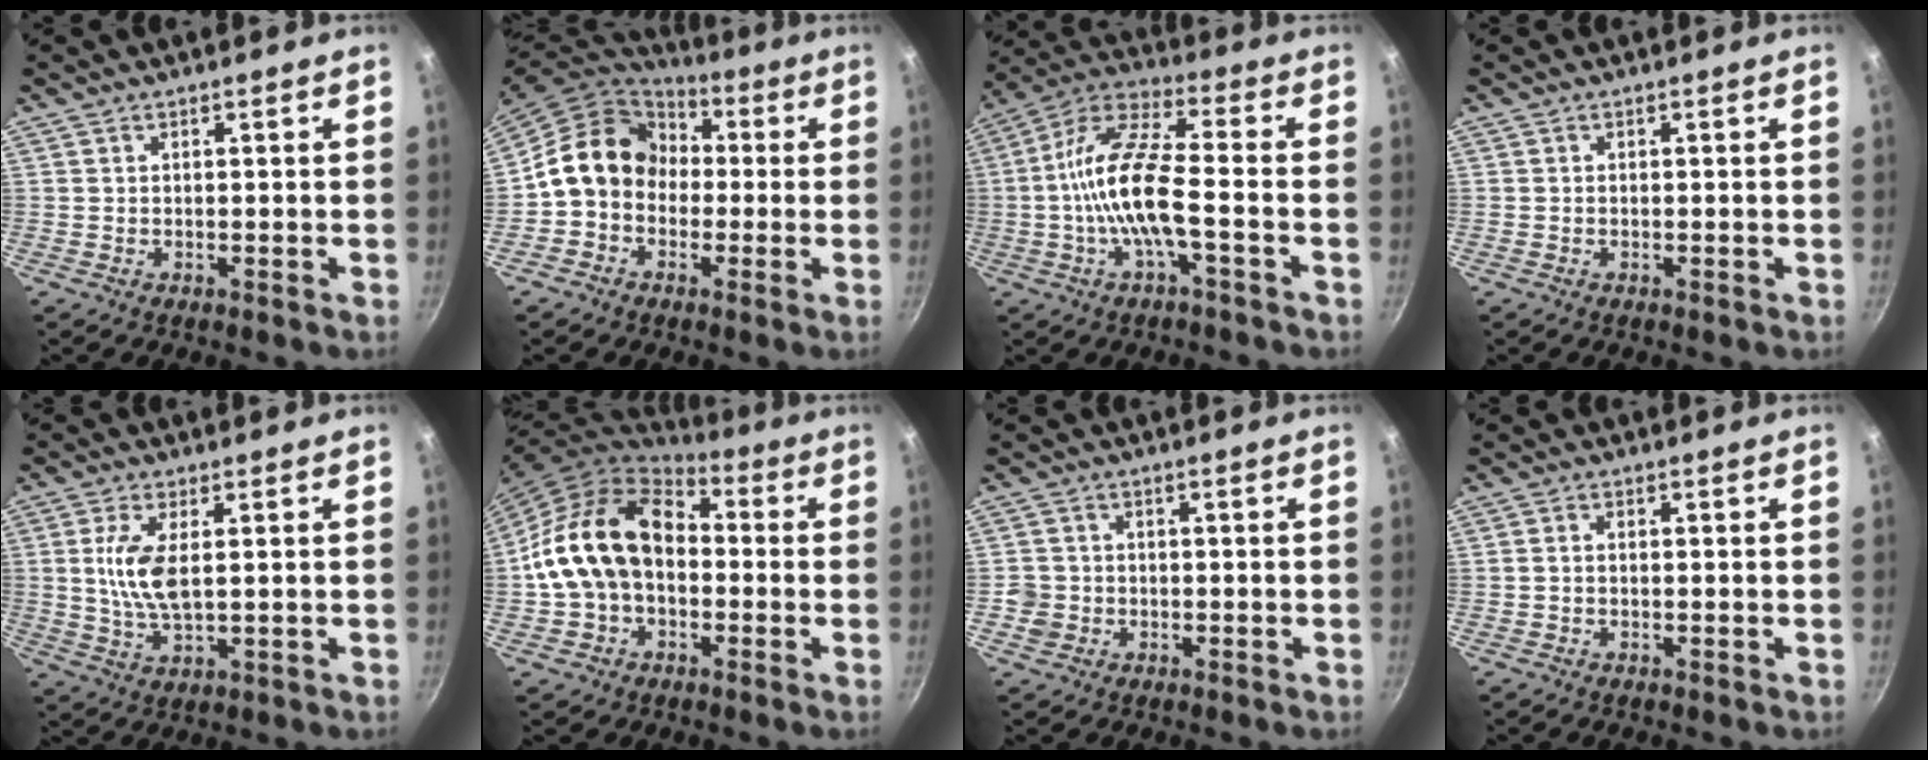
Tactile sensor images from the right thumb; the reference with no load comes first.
{"total": 14.1, "force": [0.0, 11.8, 7.6], "torque": [-0.095, 0.041, -0.022]}
{"total": 13.8, "force": [-2.8, 4.2, 12.9], "torque": [-0.255, 0.037, -0.070]}
{"total": 0.0}
{"total": 8.1, "force": [1.2, 3.3, 7.3], "torque": [-0.147, -0.004, 0.025]}
{"total": 18.1, "force": [-0.5, 13.1, 12.5], "torque": [-0.200, 0.048, -0.018]}
{"total": 3.4, "force": [-1.0, 3.1, 0.8], "torque": [-0.002, 0.016, -0.015]}
{"total": 1.1, "force": [-0.2, 0.8, 0.8], "torque": [-0.013, 0.007, -0.004]}